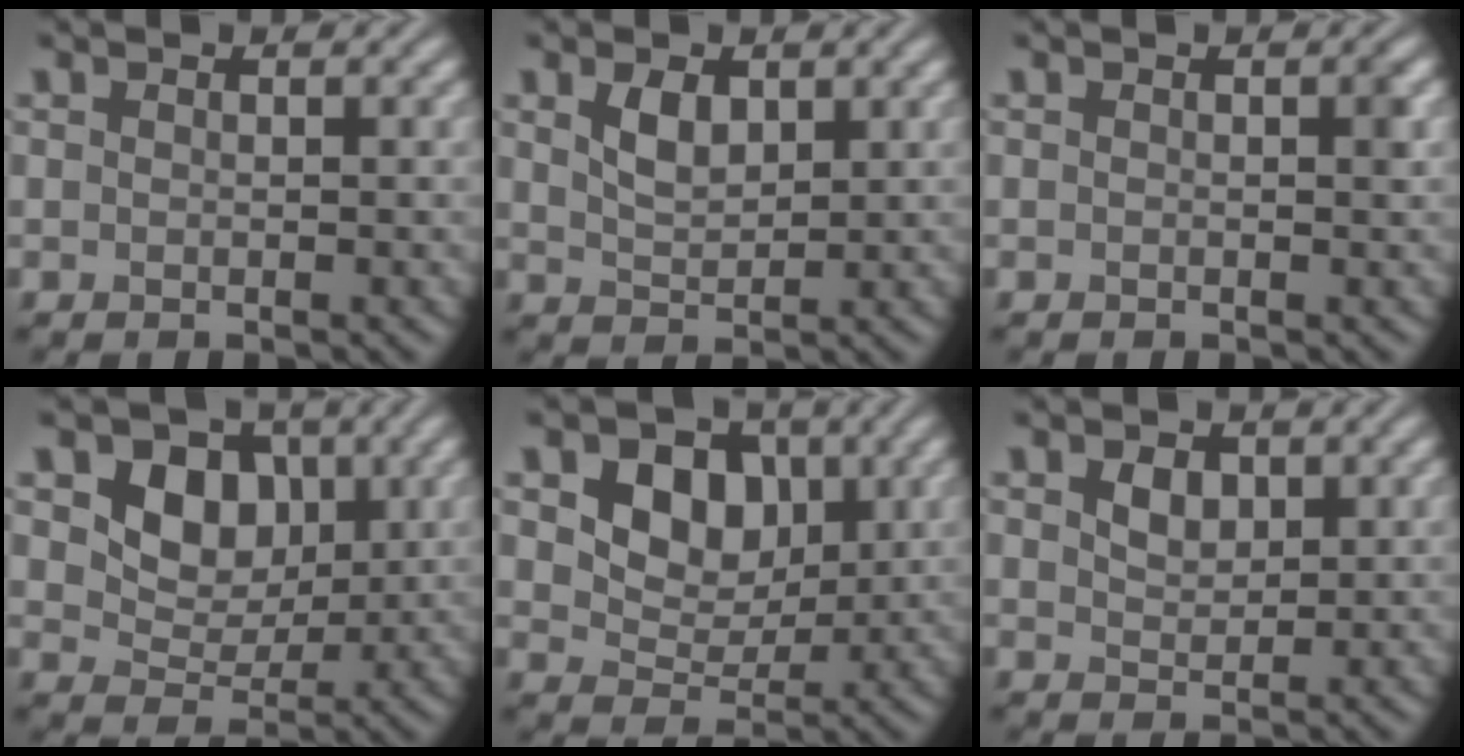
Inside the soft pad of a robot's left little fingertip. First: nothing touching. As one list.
[{"total": 2.6, "force": [1.3, 1.4, 1.7], "torque": [-0.040, -0.001, 0.029]}, {"total": 0.8, "force": [0.1, 0.1, 0.8], "torque": [-0.009, 0.002, 0.002]}, {"total": 5.6, "force": [2.0, 4.2, 3.0], "torque": [-0.059, -0.015, 0.030]}, {"total": 6.9, "force": [2.5, 5.1, 3.9], "torque": [-0.080, -0.003, 0.043]}, {"total": 2.1, "force": [1.0, 1.3, 1.2], "torque": [-0.027, 0.000, 0.020]}]